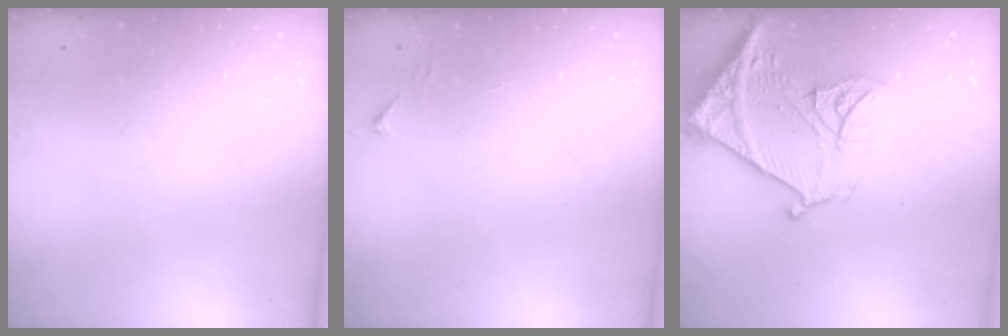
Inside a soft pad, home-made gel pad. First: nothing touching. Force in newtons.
{"total": 3.1, "press": 3.1, "slide": 0.4}
{"total": 19.3, "press": 19.2, "slide": 2.2}